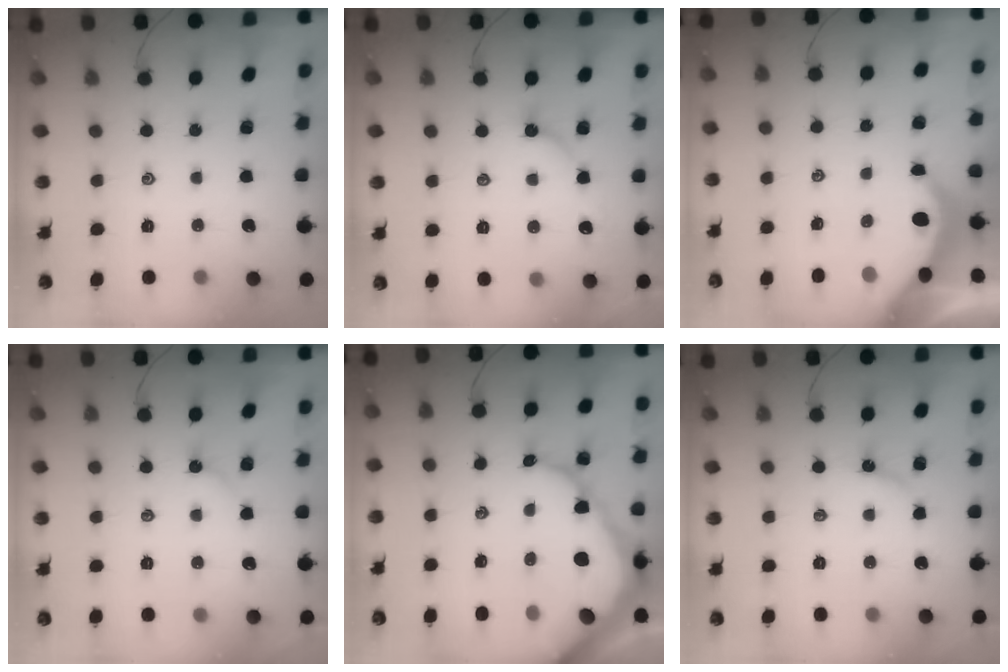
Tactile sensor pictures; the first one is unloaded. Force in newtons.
{"total": 3.9, "press": 3.9, "slide": 0.5}
{"total": 3.8, "press": 3.7, "slide": 0.5}
{"total": 2.1, "press": 2.1, "slide": 0.2}
{"total": 12.7, "press": 12.7, "slide": 0.9}
{"total": 2.9, "press": 2.9, "slide": 0.3}